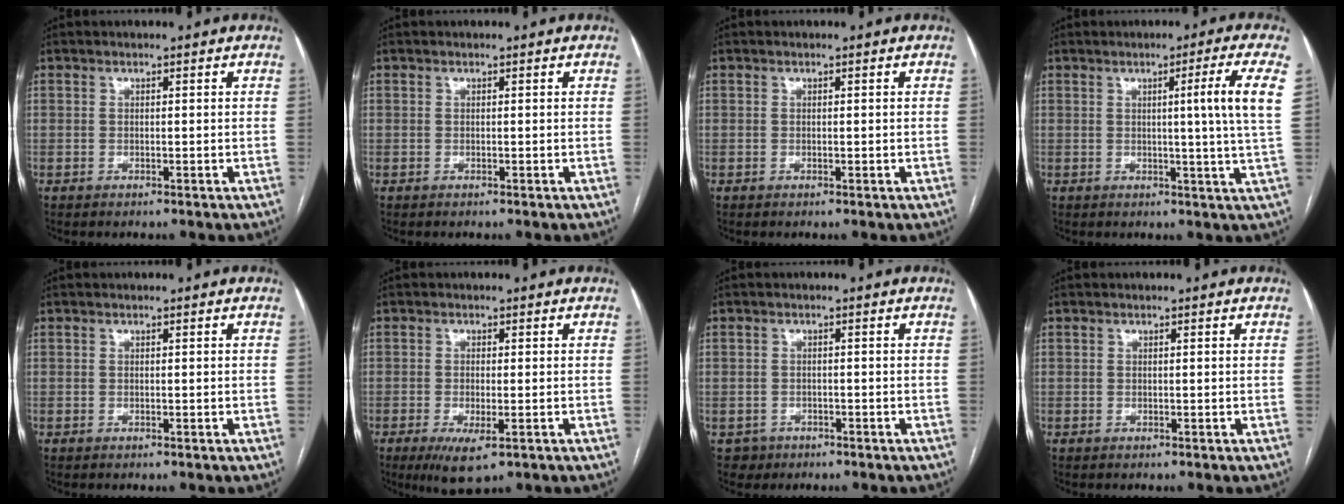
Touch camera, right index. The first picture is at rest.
{"total": 0.0}
{"total": 0.0}
{"total": 7.6, "force": [1.6, -2.3, 7.1], "torque": [-0.101, -0.008, 0.027]}
{"total": 0.0}
{"total": 5.3, "force": [-2.5, 1.4, 4.4], "torque": [-0.075, -0.012, -0.034]}
{"total": 2.4, "force": [-1.3, 2.0, -0.3], "torque": [0.005, 0.010, -0.020]}
{"total": 0.0}